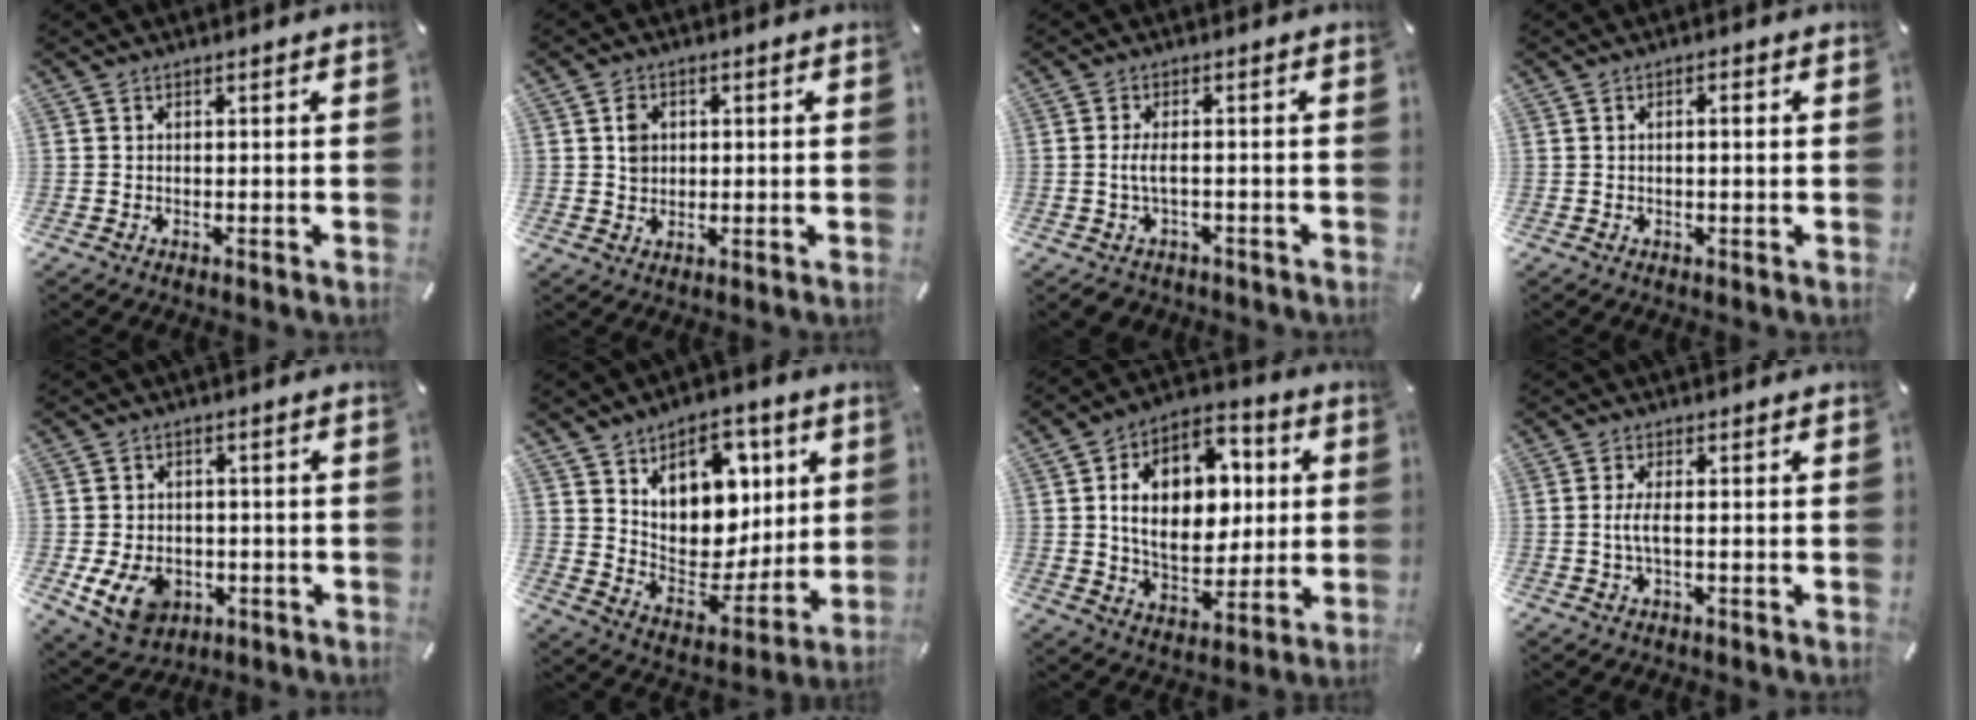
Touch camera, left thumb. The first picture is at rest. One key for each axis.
{"total": 3.7, "fx": 0.7, "fy": 3.3, "fz": 1.6, "tx": -0.020, "ty": 0.002, "tz": 0.007}
{"total": 4.2, "fx": -0.9, "fy": 2.3, "fz": 3.4, "tx": -0.074, "ty": 0.005, "tz": -0.021}
{"total": 1.7, "fx": 0.2, "fy": 0.4, "fz": 1.6, "tx": -0.030, "ty": 0.002, "tz": 0.002}
{"total": 9.3, "fx": -2.9, "fy": 7.2, "fz": 5.1, "tx": -0.105, "ty": 0.009, "tz": -0.052}
{"total": 14.0, "fx": 6.4, "fy": 10.7, "fz": 6.4, "tx": -0.093, "ty": -0.052, "tz": 0.123}
{"total": 17.2, "fx": 2.4, "fy": 12.1, "fz": 12.0, "tx": -0.204, "ty": 0.006, "tz": 0.042}
{"total": 3.7, "fx": -0.3, "fy": 0.8, "fz": 3.6, "tx": -0.080, "ty": -0.007, "tz": -0.011}